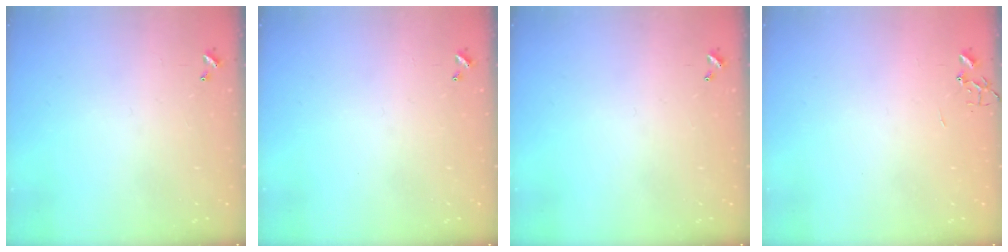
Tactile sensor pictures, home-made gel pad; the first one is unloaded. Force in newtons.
{"total": 0.0}
{"total": 0.0}
{"total": 0.0}